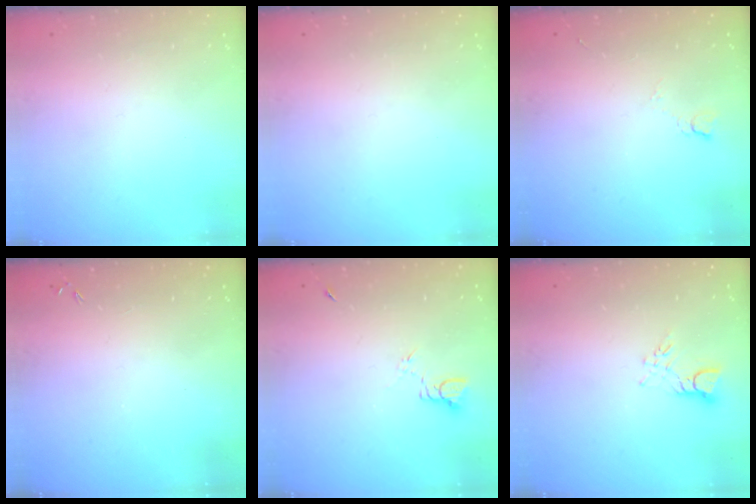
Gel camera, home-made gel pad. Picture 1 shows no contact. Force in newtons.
{"total": 0.0}
{"total": 3.3, "press": 3.3, "slide": 0.6}
{"total": 0.0}
{"total": 3.3, "press": 3.3, "slide": 0.3}
{"total": 2.6, "press": 2.6, "slide": 0.4}